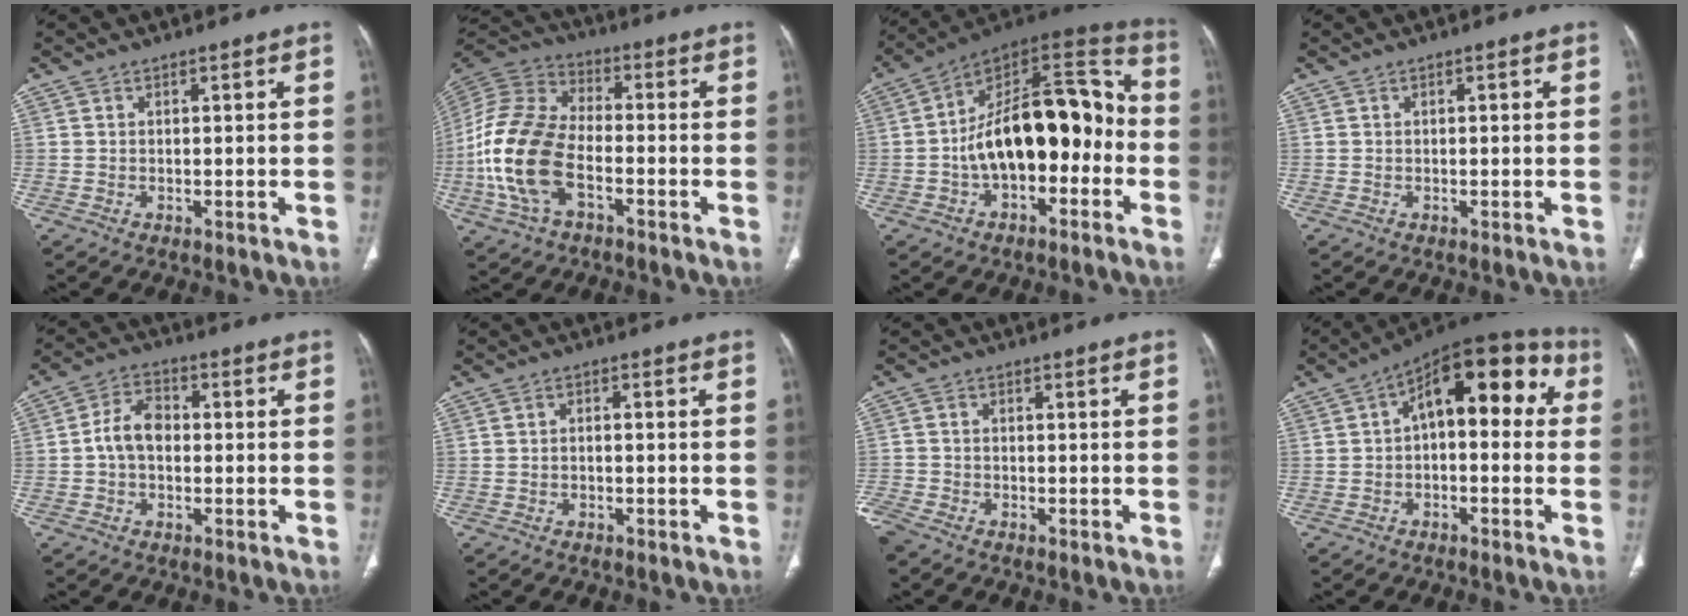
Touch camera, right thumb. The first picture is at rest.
{"total": 17.5, "force": [-4.9, 10.0, 13.6], "torque": [-0.293, 0.026, -0.097]}
{"total": 22.1, "force": [-3.3, 12.0, 18.2], "torque": [-0.258, 0.066, -0.054]}
{"total": 0.6, "force": [0.1, 0.2, 0.5], "torque": [-0.006, 0.001, 0.004]}
{"total": 6.2, "force": [-0.5, 4.3, 4.5], "torque": [-0.072, 0.020, -0.018]}
{"total": 1.0, "force": [-0.4, 0.6, 0.7], "torque": [-0.012, 0.007, -0.009]}
{"total": 5.1, "force": [-4.1, 2.1, 2.1], "torque": [-0.064, -0.005, -0.086]}
{"total": 15.6, "force": [2.3, 8.3, 13.0], "torque": [-0.134, 0.050, 0.023]}